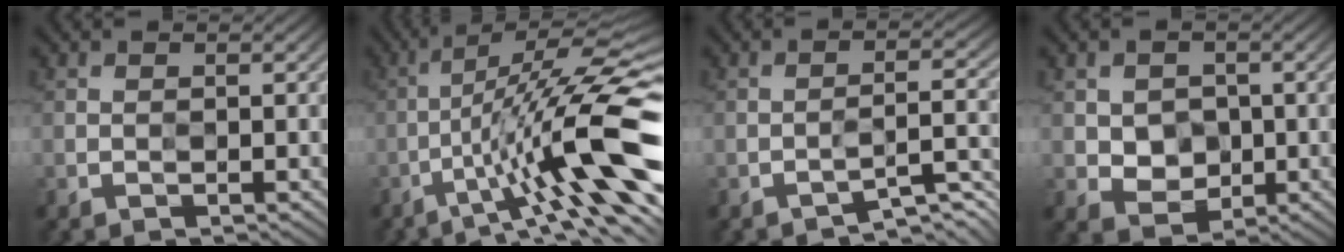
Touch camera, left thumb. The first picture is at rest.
{"total": 14.5, "force": [-4.2, 2.6, 13.7], "torque": [-0.198, 0.018, -0.059]}
{"total": 3.7, "force": [-3.2, 0.2, 1.9], "torque": [-0.005, 0.025, -0.055]}
{"total": 3.2, "force": [0.9, 3.1, 0.2], "torque": [-0.015, -0.002, 0.016]}